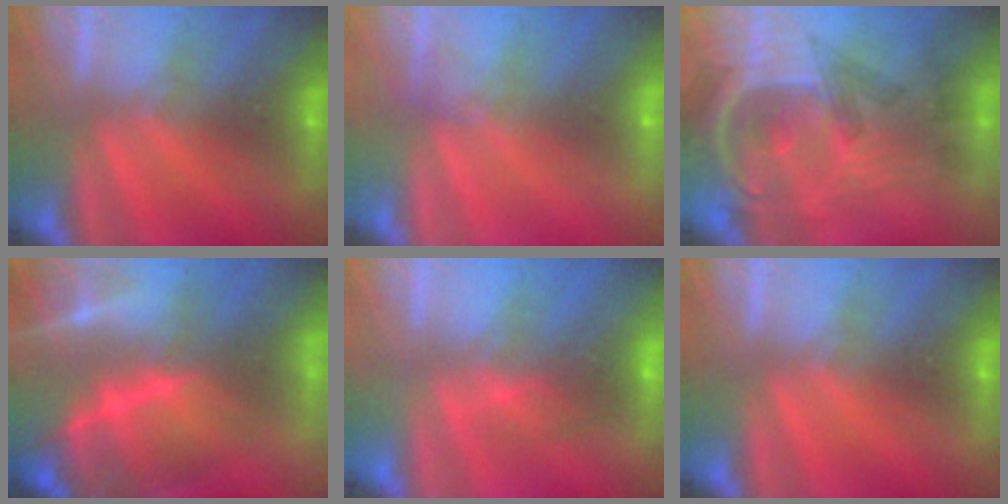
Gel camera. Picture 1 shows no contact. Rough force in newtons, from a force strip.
{"total": 2.1}
{"total": 6.6}
{"total": 7.0}
{"total": 2.8}
{"total": 0.0}